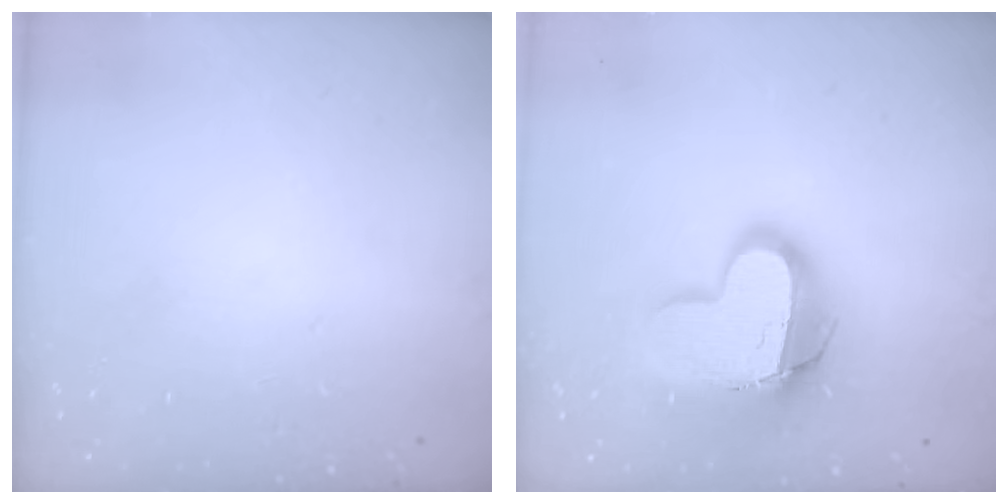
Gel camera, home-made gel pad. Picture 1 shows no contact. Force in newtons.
{"total": 16.2, "press": 16.2, "slide": 1.4}